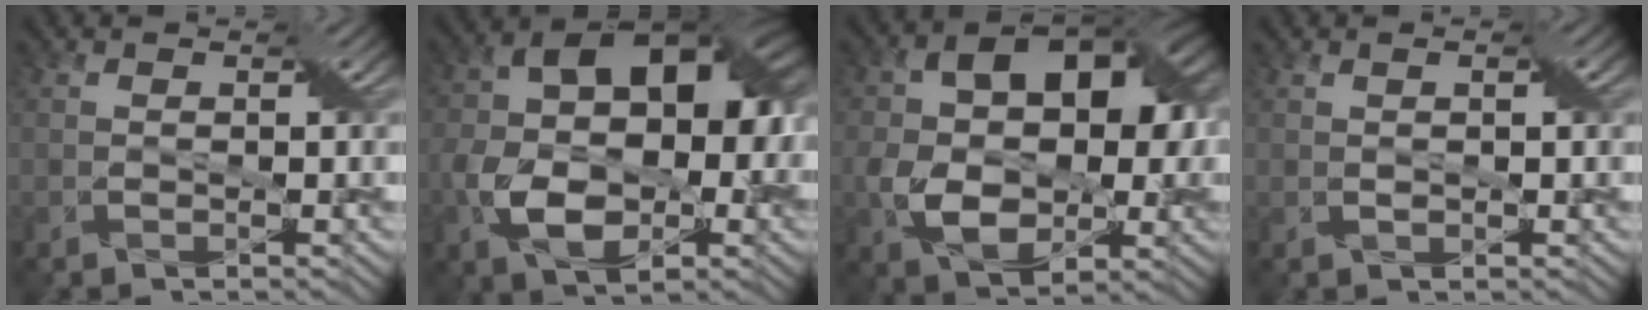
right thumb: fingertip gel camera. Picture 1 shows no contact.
{"total": 16.9, "force": [-1.6, 11.1, 12.7], "torque": [-0.203, -0.010, -0.025]}
{"total": 14.2, "force": [0.4, 9.8, 10.3], "torque": [-0.175, -0.007, 0.008]}
{"total": 1.2, "force": [0.3, 0.4, 1.1], "torque": [-0.022, 0.003, 0.008]}